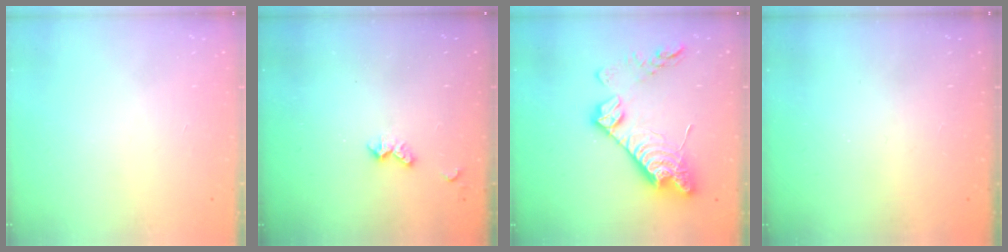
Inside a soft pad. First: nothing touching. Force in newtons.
{"total": 4.7, "press": 4.6, "slide": 0.7}
{"total": 17.1, "press": 17.0, "slide": 0.7}
{"total": 0.0}